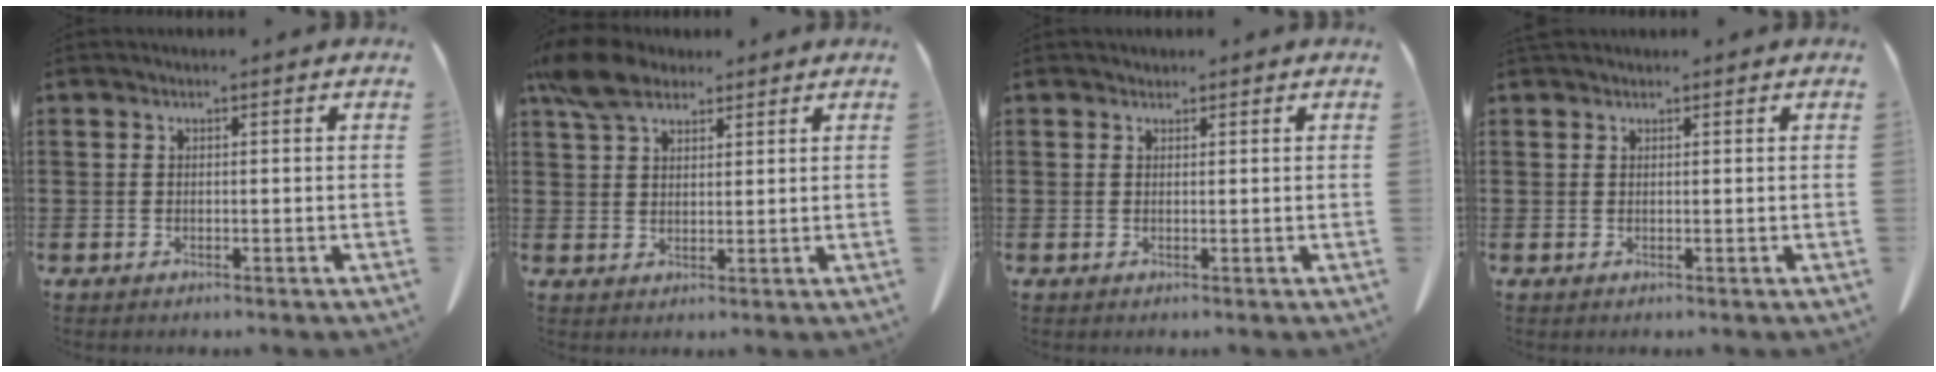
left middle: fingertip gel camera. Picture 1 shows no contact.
{"total": 6.9, "force": [5.1, 3.4, 3.3], "torque": [-0.074, 0.000, 0.094]}
{"total": 0.8, "force": [0.7, 0.4, 0.0], "torque": [-0.002, 0.002, 0.013]}
{"total": 0.9, "force": [0.8, 0.3, 0.2], "torque": [-0.007, 0.002, 0.016]}